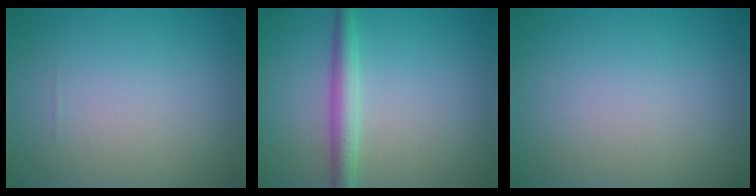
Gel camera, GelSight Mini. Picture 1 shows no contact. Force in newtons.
{"total": 2.8, "press": 2.8, "slide": 0.0}
{"total": 0.0}